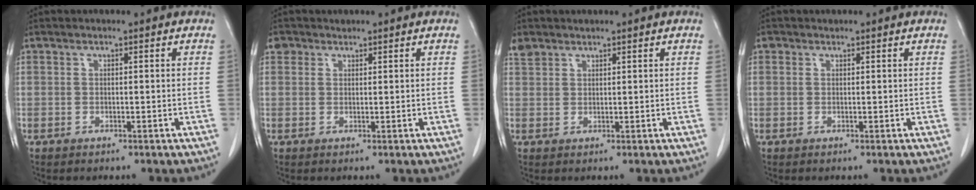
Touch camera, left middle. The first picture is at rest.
{"total": 1.6, "force": [1.1, 1.2, 0.0], "torque": [0.005, 0.009, 0.015]}
{"total": 2.0, "force": [1.8, 0.9, 0.1], "torque": [-0.005, 0.009, 0.036]}
{"total": 0.6, "force": [0.4, 0.4, 0.0], "torque": [0.000, 0.000, 0.006]}